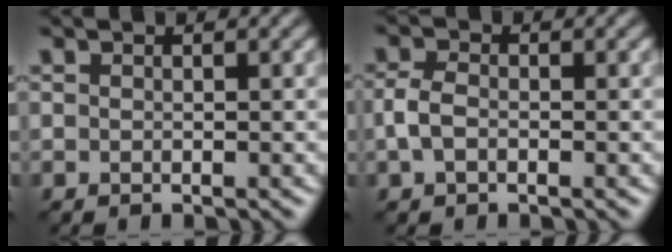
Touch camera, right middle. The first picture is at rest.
{"total": 2.0, "force": [-0.5, 1.3, 1.5], "torque": [-0.037, 0.006, -0.013]}